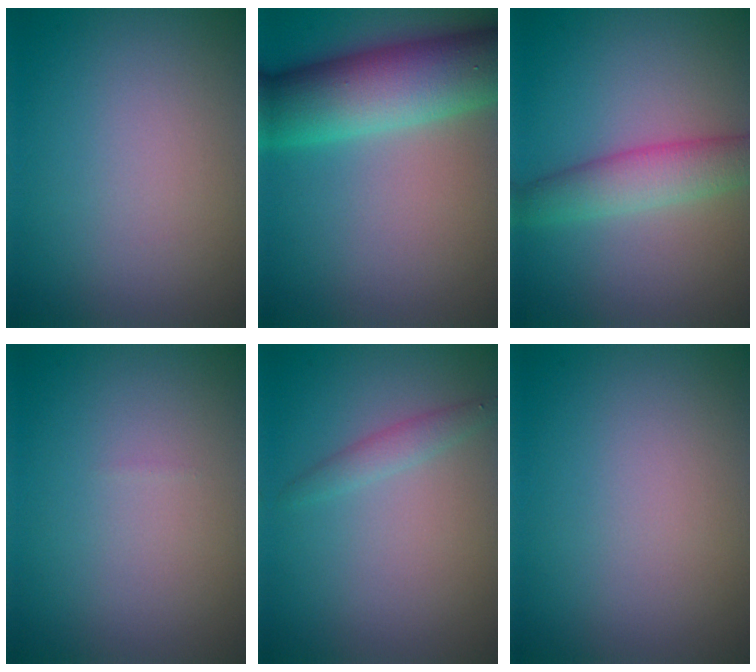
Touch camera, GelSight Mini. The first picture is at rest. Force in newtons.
{"total": 10.1, "press": 10.1, "slide": 0.2}
{"total": 3.9, "press": 3.9, "slide": 0.1}
{"total": 0.0}
{"total": 1.4, "press": 1.4, "slide": 0.0}
{"total": 0.0}